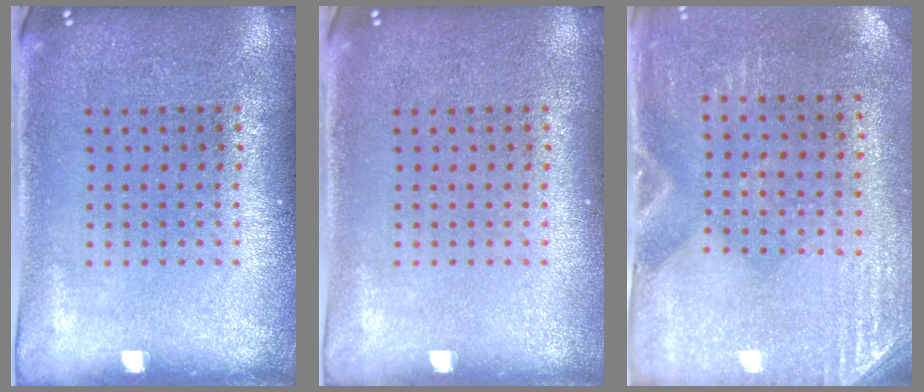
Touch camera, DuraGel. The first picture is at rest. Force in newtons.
{"total": 0.0}
{"total": 2.8, "press": 2.5, "slide": 1.3}